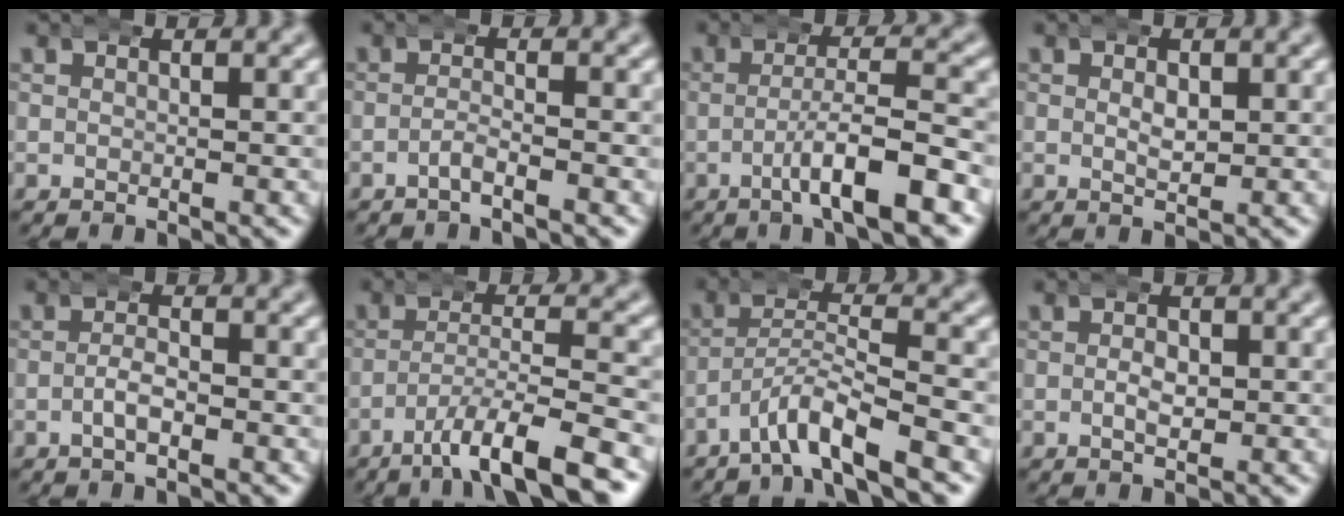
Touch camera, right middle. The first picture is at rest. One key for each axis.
{"total": 1.8, "fx": -1.4, "fy": -0.1, "fz": 1.1, "tx": -0.021, "ty": -0.001, "tz": -0.029}
{"total": 5.1, "fx": -2.7, "fy": 0.8, "fz": 4.3, "tx": -0.070, "ty": 0.002, "tz": -0.047}
{"total": 2.2, "fx": 0.3, "fy": 1.2, "fz": 1.7, "tx": -0.022, "ty": -0.004, "tz": 0.006}
{"total": 2.1, "fx": -1.2, "fy": 0.5, "fz": 1.6, "tx": -0.022, "ty": 0.002, "tz": -0.026}
{"total": 5.7, "fx": -3.8, "fy": 0.7, "fz": 4.2, "tx": -0.078, "ty": -0.005, "tz": -0.063}
{"total": 4.6, "fx": -3.5, "fy": 0.6, "fz": 2.8, "tx": -0.051, "ty": 0.005, "tz": -0.064}
{"total": 2.1, "fx": -0.6, "fy": 1.2, "fz": 1.6, "tx": -0.022, "ty": -0.002, "tz": -0.014}